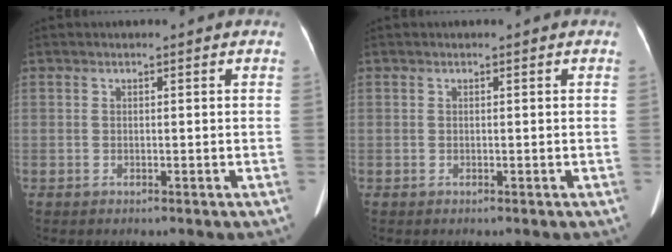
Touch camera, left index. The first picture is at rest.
{"total": 0.0}